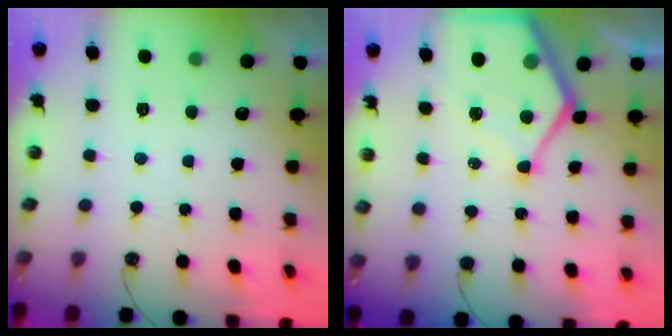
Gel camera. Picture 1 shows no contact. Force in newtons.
{"total": 14.2, "press": 14.2, "slide": 1.2}